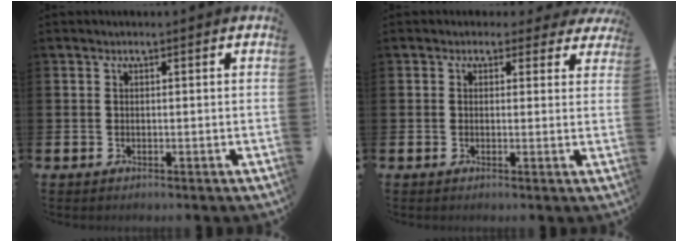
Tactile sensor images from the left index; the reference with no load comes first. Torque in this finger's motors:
{"motor_torque": [0.23, -0.31, 0.29, 0.02]}